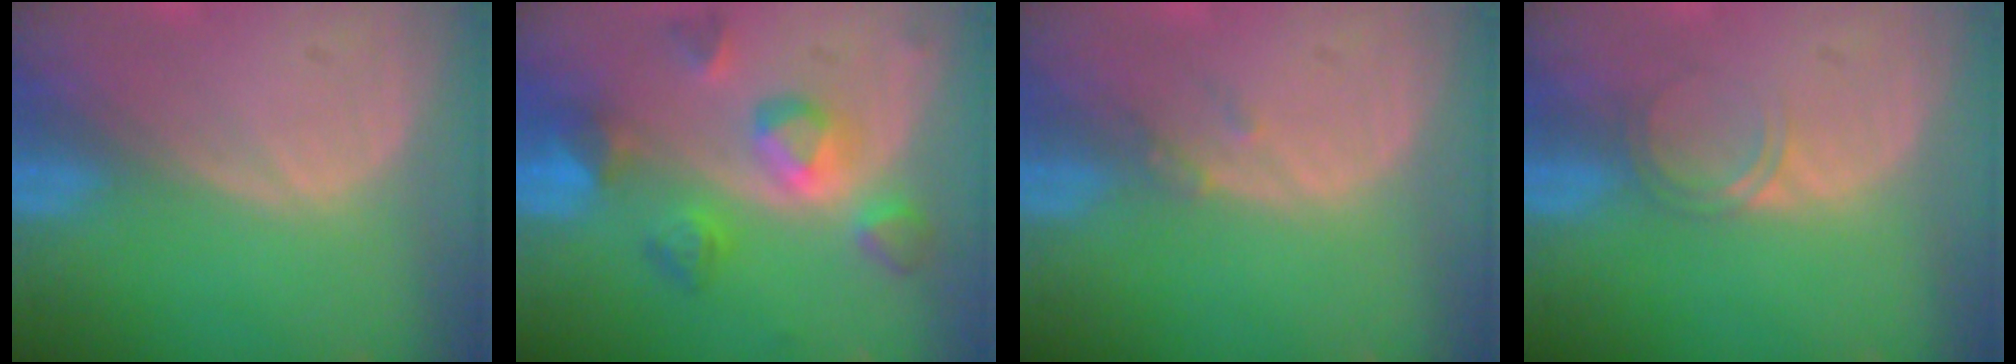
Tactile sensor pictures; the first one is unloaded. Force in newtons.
{"total": 7.6, "press": 7.5, "slide": 1.4}
{"total": 1.3, "press": 1.1, "slide": 0.7}
{"total": 2.0, "press": 2.0, "slide": 0.2}